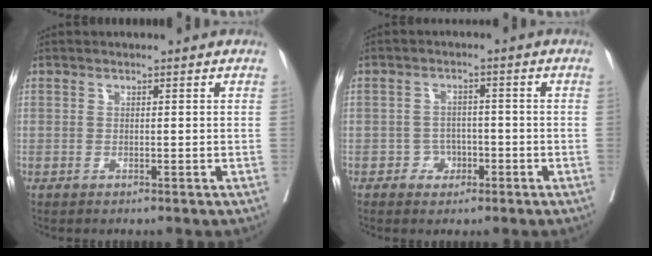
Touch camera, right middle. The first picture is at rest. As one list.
[{"total": 5.5, "force": [-2.6, 4.2, 2.5], "torque": [-0.033, 0.016, -0.038]}]